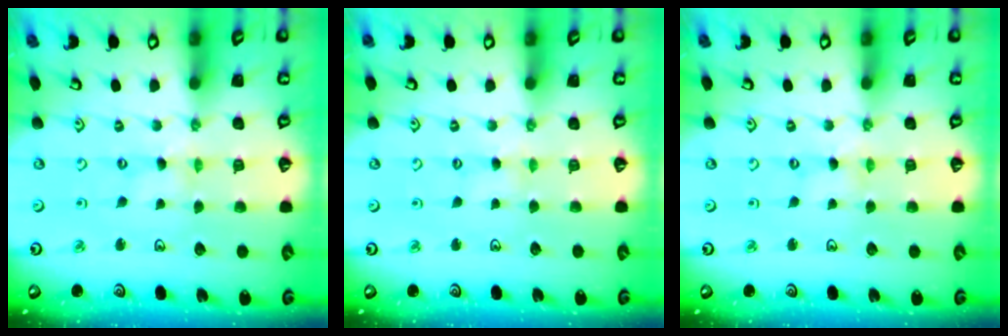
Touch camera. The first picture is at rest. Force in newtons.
{"total": 1.9, "press": 1.9, "slide": 0.4}
{"total": 0.0}